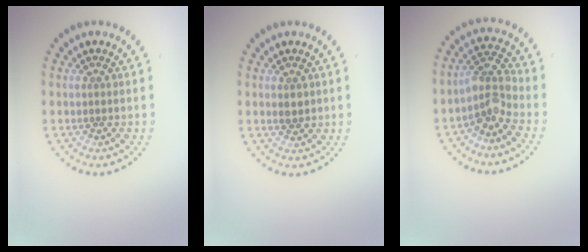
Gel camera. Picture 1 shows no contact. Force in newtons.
{"total": 1.3, "press": 1.3, "slide": 0.2}
{"total": 3.2, "press": 2.7, "slide": 1.8}